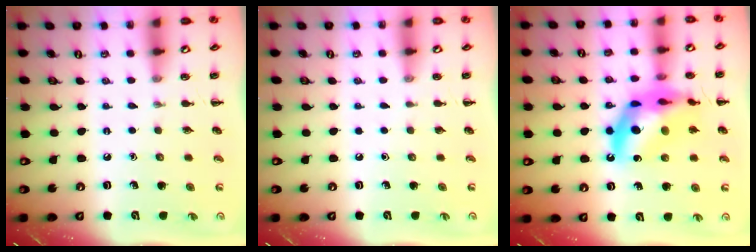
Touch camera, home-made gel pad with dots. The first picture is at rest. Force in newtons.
{"total": 0.0}
{"total": 17.4, "press": 16.8, "slide": 4.3}